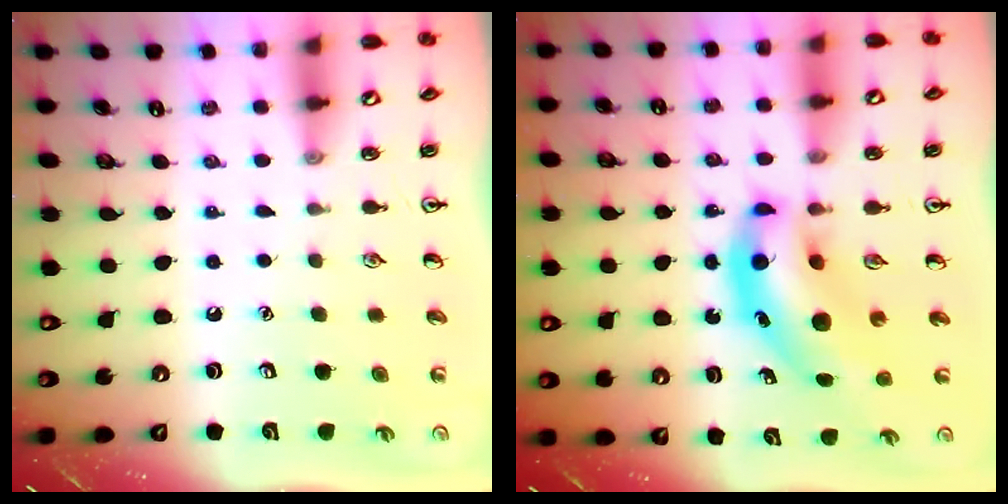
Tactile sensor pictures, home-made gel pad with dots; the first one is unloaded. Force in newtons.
{"total": 10.5, "press": 10.0, "slide": 3.0}